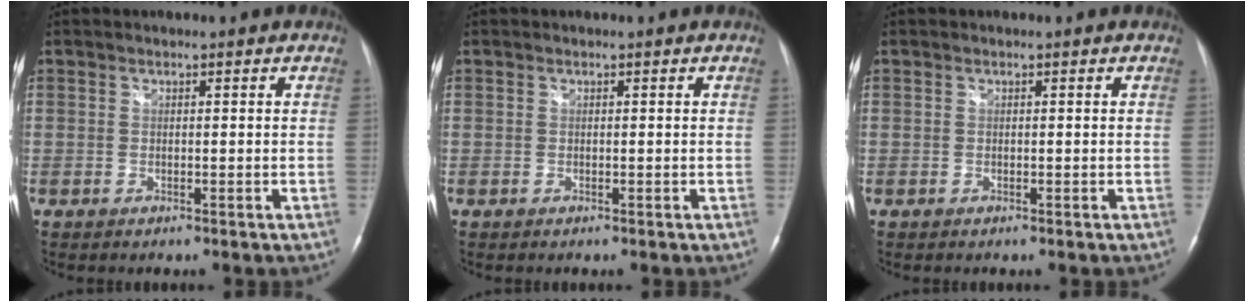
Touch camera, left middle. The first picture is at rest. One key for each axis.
{"total": 0.0}
{"total": 0.0}